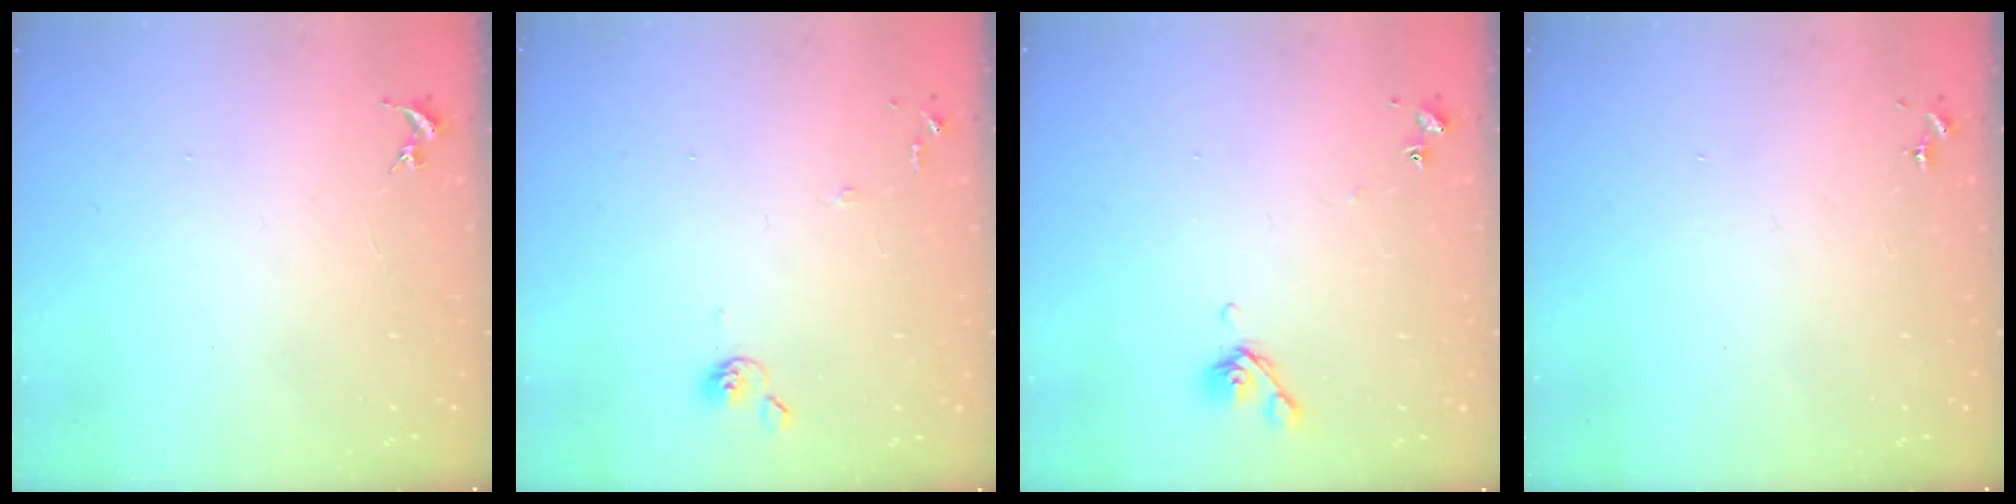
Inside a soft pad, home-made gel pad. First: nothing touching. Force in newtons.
{"total": 6.6, "press": 6.6, "slide": 0.6}
{"total": 7.1, "press": 7.0, "slide": 0.8}
{"total": 0.0}